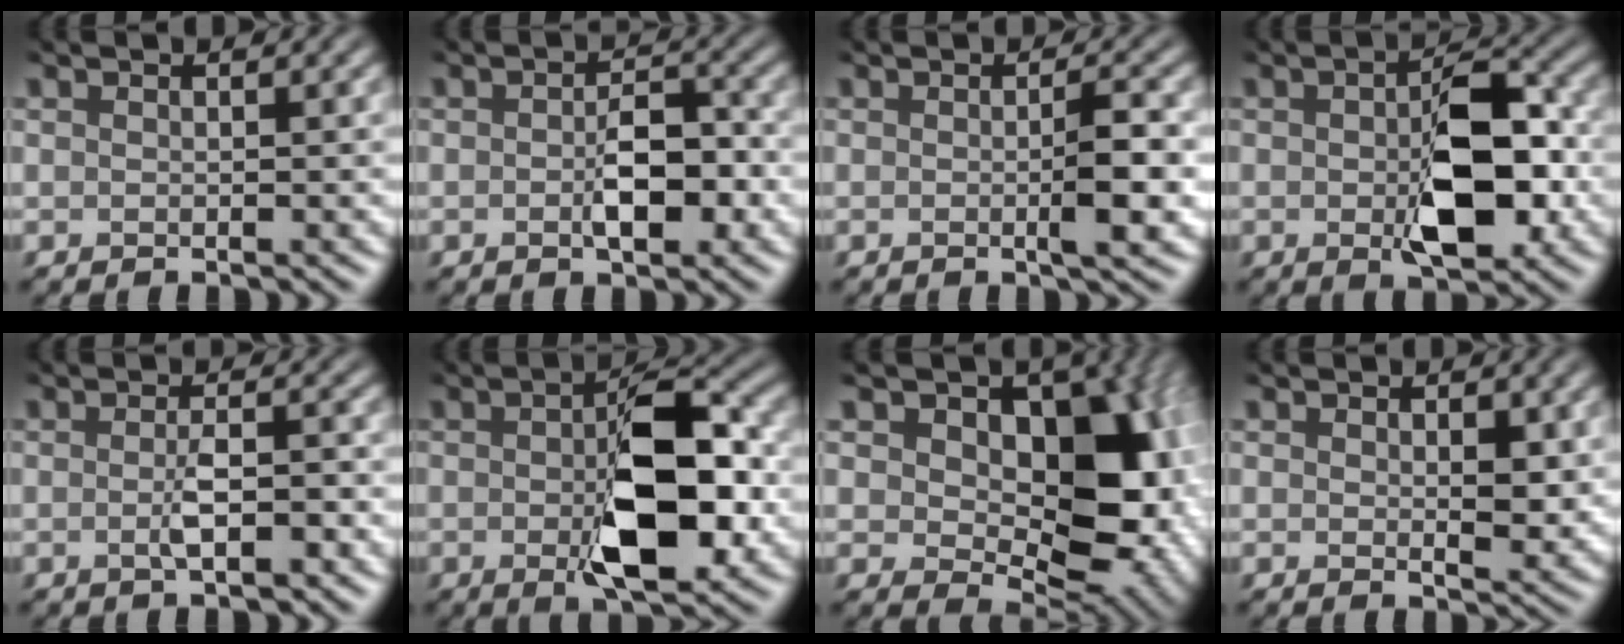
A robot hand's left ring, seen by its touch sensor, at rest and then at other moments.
{"total": 3.9, "force": [-1.4, 2.0, 3.1], "torque": [-0.055, -0.002, -0.017]}
{"total": 3.3, "force": [-0.7, 0.7, 3.2], "torque": [-0.047, -0.001, -0.007]}
{"total": 7.6, "force": [-1.3, 3.6, 6.5], "torque": [-0.107, -0.002, -0.016]}
{"total": 2.3, "force": [-1.2, 0.5, 1.9], "torque": [-0.035, -0.003, -0.016]}
{"total": 9.4, "force": [-1.5, 4.0, 8.4], "torque": [-0.128, -0.002, -0.020]}
{"total": 11.9, "force": [1.2, 8.0, 8.7], "torque": [-0.106, -0.007, 0.021]}
{"total": 3.0, "force": [0.8, 1.6, 2.4], "torque": [-0.043, -0.008, 0.023]}